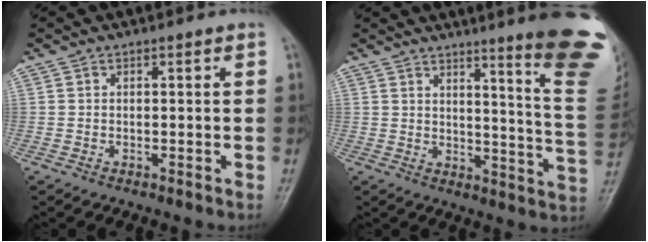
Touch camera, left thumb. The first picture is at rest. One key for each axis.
{"total": 19.0, "fx": 12.0, "fy": 1.3, "fz": 14.6, "tx": -0.158, "ty": -0.089, "tz": 0.143}